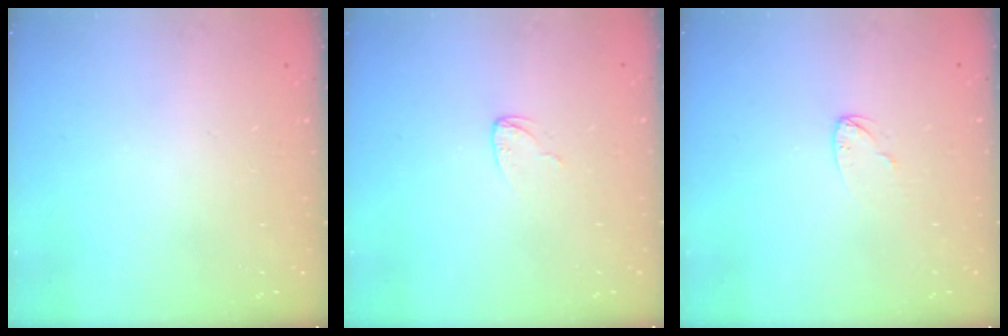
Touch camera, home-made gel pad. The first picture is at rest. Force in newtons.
{"total": 3.0, "press": 3.0, "slide": 0.3}
{"total": 3.9, "press": 3.9, "slide": 0.4}